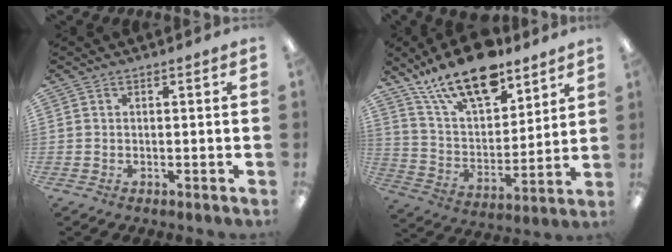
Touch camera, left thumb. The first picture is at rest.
{"total": 19.0, "force": [14.2, 7.7, 10.0], "torque": [-0.192, -0.072, 0.252]}